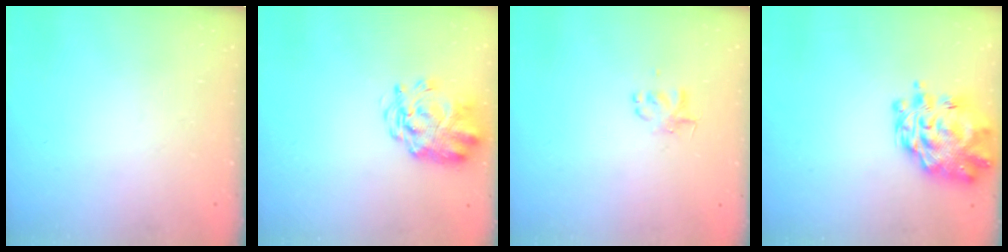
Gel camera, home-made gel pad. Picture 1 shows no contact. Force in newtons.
{"total": 3.8, "press": 3.4, "slide": 1.6}
{"total": 2.6, "press": 2.6, "slide": 0.3}
{"total": 10.5, "press": 10.0, "slide": 3.4}